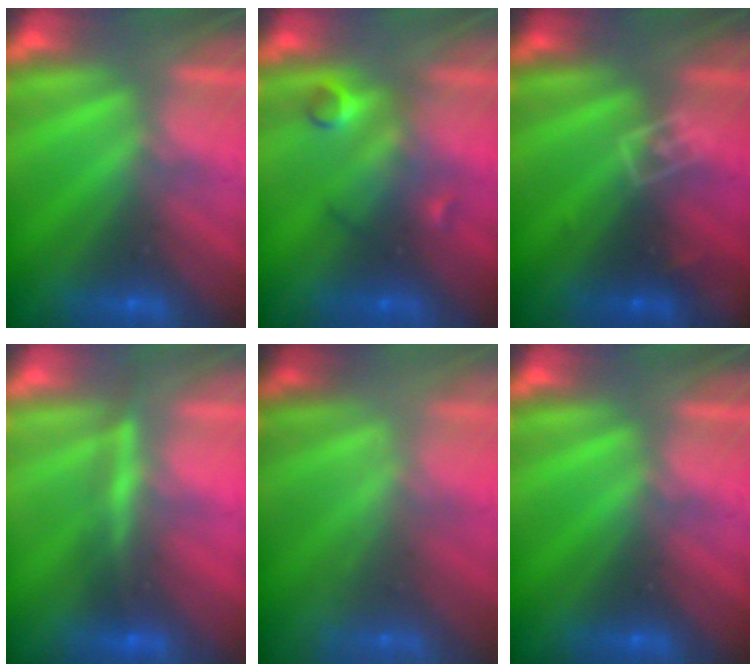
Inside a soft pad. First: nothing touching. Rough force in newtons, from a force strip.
{"total": 2.9}
{"total": 2.8}
{"total": 4.6}
{"total": 7.0}
{"total": 0.0}